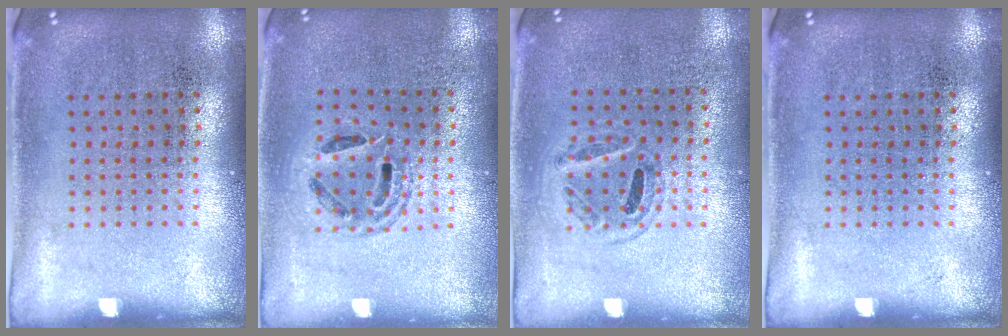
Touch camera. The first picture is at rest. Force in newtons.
{"total": 1.3, "press": 1.1, "slide": 0.6}
{"total": 0.9, "press": 0.8, "slide": 0.4}
{"total": 0.0}